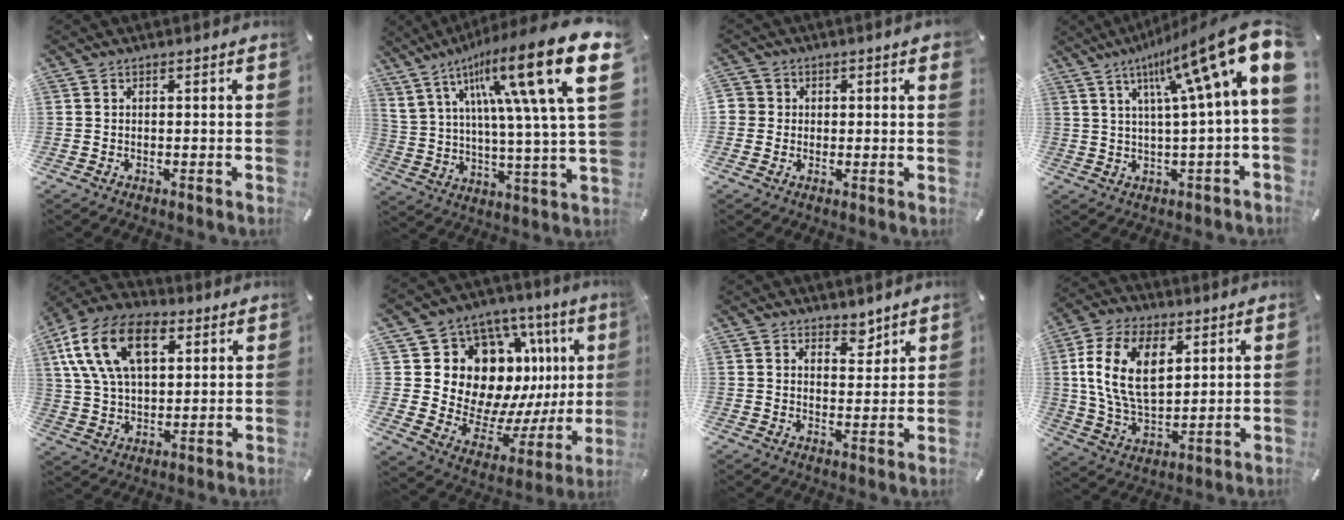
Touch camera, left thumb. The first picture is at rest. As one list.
[{"total": 25.1, "force": [10.7, 5.7, 21.9], "torque": [-0.355, -0.056, 0.161]}, {"total": 2.4, "force": [0.6, 2.2, 0.7], "torque": [-0.010, 0.002, 0.008]}, {"total": 18.2, "force": [8.5, 2.8, 15.9], "torque": [-0.249, -0.061, 0.126]}, {"total": 16.9, "force": [7.0, 10.3, 11.5], "torque": [-0.244, -0.003, 0.125]}, {"total": 18.1, "force": [7.8, 13.3, 9.5], "torque": [-0.129, -0.088, 0.173]}, {"total": 4.4, "force": [3.8, 2.1, 0.4], "torque": [0.012, -0.027, 0.065]}, {"total": 15.0, "force": [5.0, 8.9, 11.0], "torque": [-0.243, -0.004, 0.086]}]